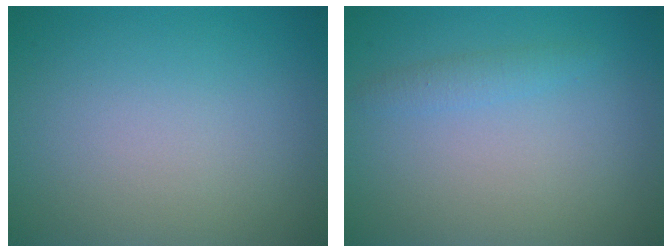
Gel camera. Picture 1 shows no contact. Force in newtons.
{"total": 1.2, "press": 1.2, "slide": 0.1}